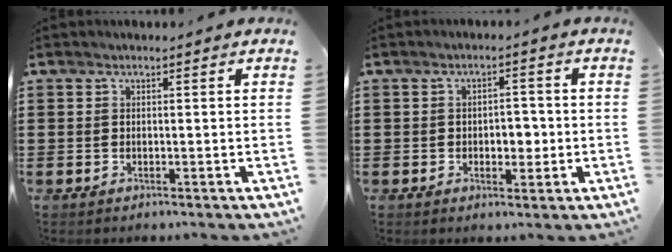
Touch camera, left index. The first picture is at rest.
{"total": 3.5, "force": [-0.6, 2.2, 2.6], "torque": [-0.047, 0.004, -0.018]}